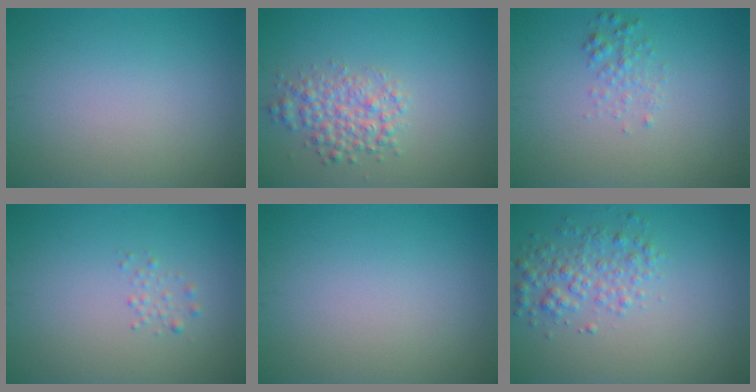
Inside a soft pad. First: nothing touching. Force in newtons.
{"total": 3.2, "press": 3.1, "slide": 0.1}
{"total": 1.4, "press": 1.4, "slide": 0.0}
{"total": 0.8, "press": 0.8, "slide": 0.0}
{"total": 0.0}
{"total": 3.0, "press": 3.0, "slide": 0.1}